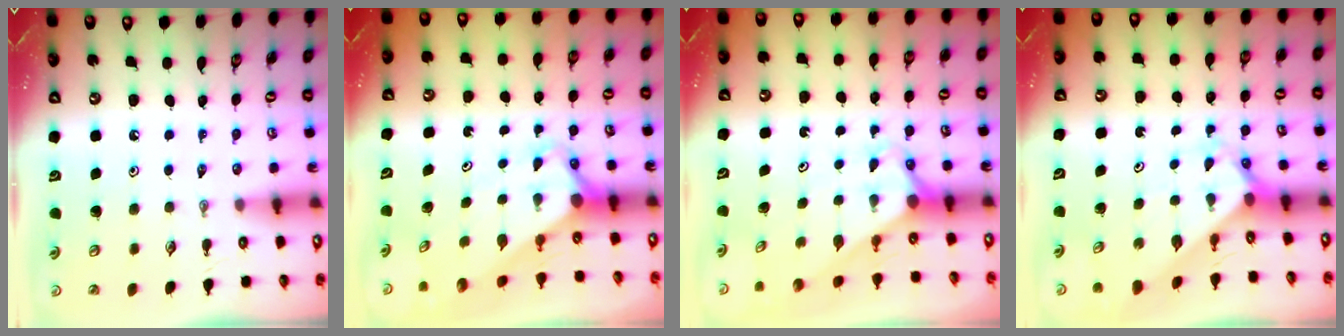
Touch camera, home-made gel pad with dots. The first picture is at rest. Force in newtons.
{"total": 3.1, "press": 3.1, "slide": 0.2}
{"total": 3.0, "press": 3.0, "slide": 0.0}
{"total": 2.1, "press": 2.1, "slide": 0.2}